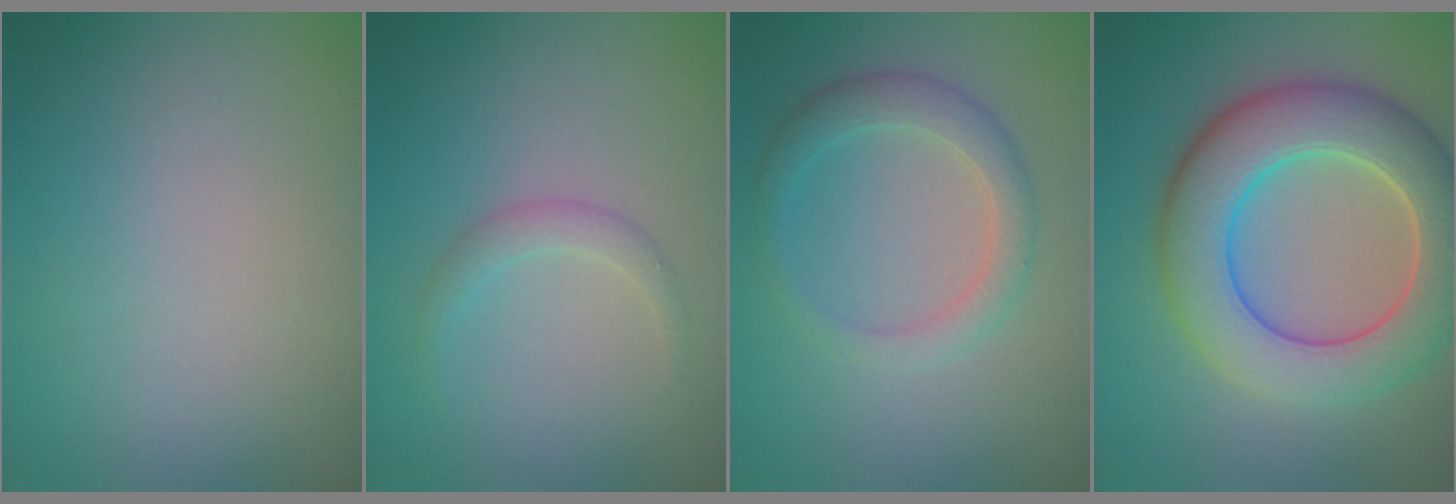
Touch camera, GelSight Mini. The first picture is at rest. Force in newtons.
{"total": 0.9, "press": 0.9, "slide": 0.0}
{"total": 2.7, "press": 2.7, "slide": 0.2}
{"total": 8.8, "press": 8.8, "slide": 0.2}